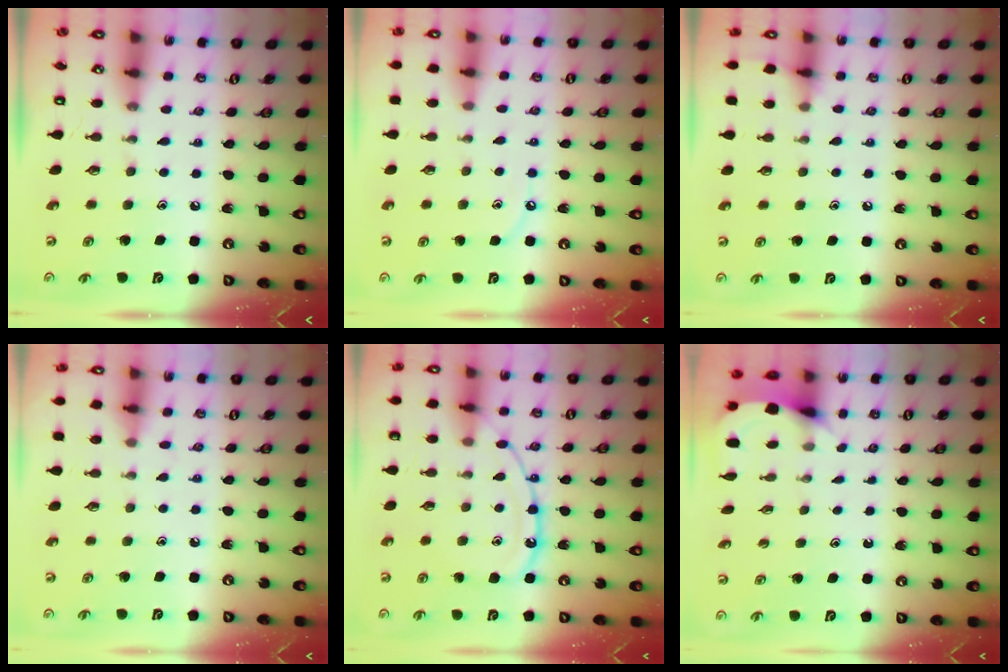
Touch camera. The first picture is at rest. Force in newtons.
{"total": 5.4, "press": 5.4, "slide": 0.7}
{"total": 4.7, "press": 4.6, "slide": 0.7}
{"total": 6.0, "press": 6.0, "slide": 0.8}
{"total": 12.5, "press": 12.5, "slide": 1.2}
{"total": 3.6, "press": 3.6, "slide": 0.3}